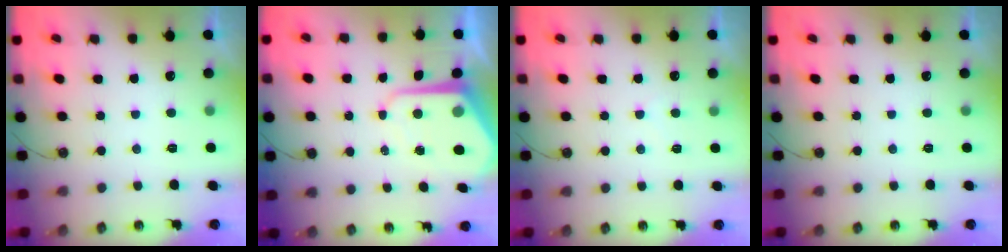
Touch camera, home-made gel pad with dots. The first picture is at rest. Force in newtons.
{"total": 9.1, "press": 9.1, "slide": 0.9}
{"total": 3.1, "press": 3.1, "slide": 0.4}
{"total": 0.0}